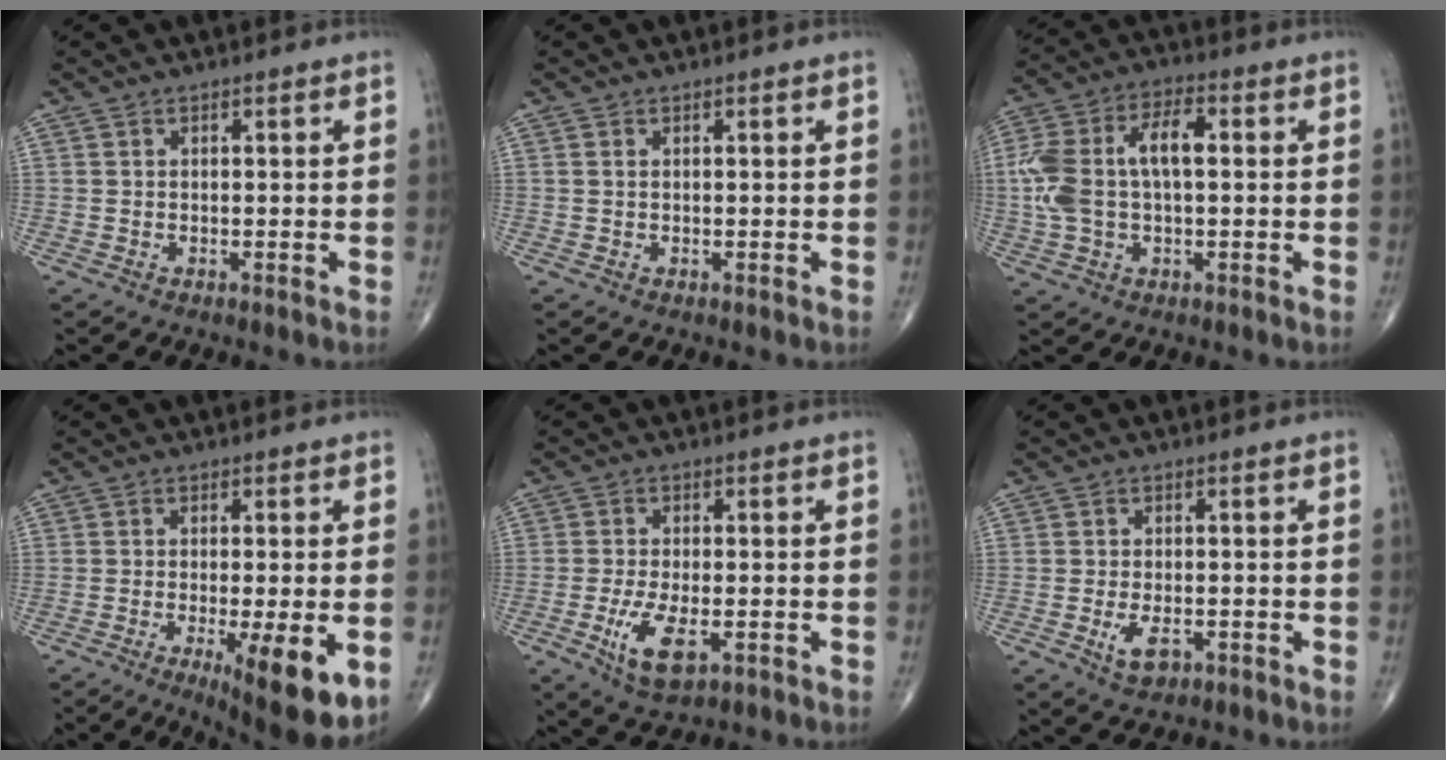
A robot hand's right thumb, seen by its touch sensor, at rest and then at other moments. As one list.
[{"total": 0.0}, {"total": 13.7, "force": [0.9, 7.2, 11.6], "torque": [-0.250, 0.034, 0.015]}, {"total": 12.6, "force": [-4.0, 3.1, 11.5], "torque": [-0.148, -0.017, -0.050]}, {"total": 7.8, "force": [-2.6, 3.4, 6.6], "torque": [-0.125, -0.006, -0.040]}, {"total": 4.2, "force": [-1.6, 2.3, 3.2], "torque": [-0.055, -0.001, -0.021]}]